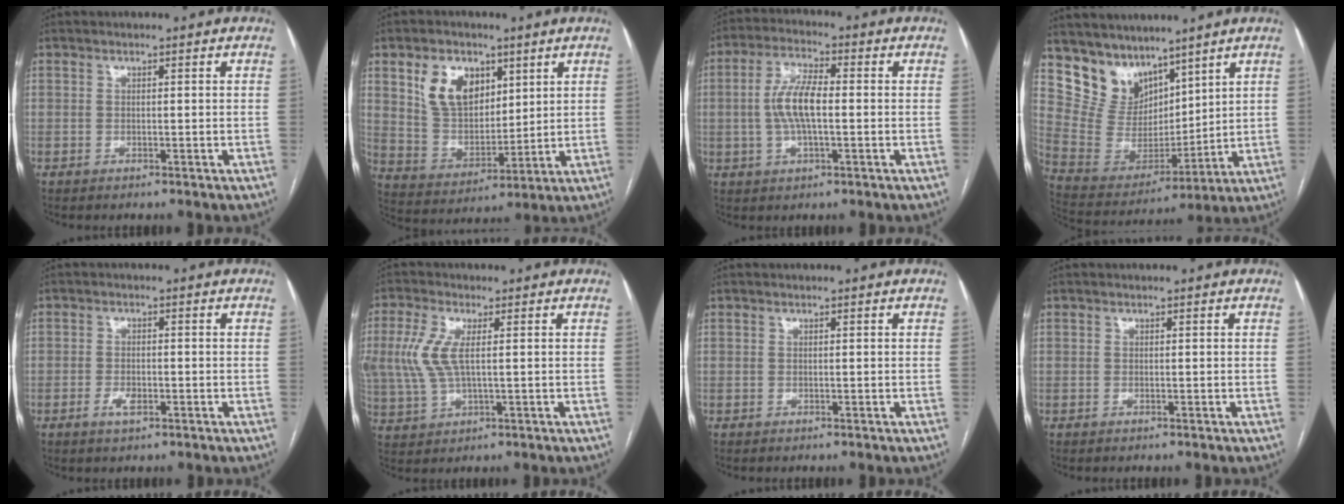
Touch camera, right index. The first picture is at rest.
{"total": 10.9, "force": [5.2, 7.1, 6.4], "torque": [-0.130, 0.017, 0.109]}
{"total": 7.7, "force": [-0.3, 2.2, 7.4], "torque": [-0.155, 0.009, -0.007]}
{"total": 11.2, "force": [8.9, 6.0, 3.1], "torque": [-0.078, 0.020, 0.192]}
{"total": 2.9, "force": [-1.2, 1.2, 2.3], "torque": [-0.045, 0.002, -0.021]}
{"total": 7.4, "force": [1.4, 2.6, 6.8], "torque": [-0.177, 0.003, 0.032]}
{"total": 0.0}
{"total": 0.0}